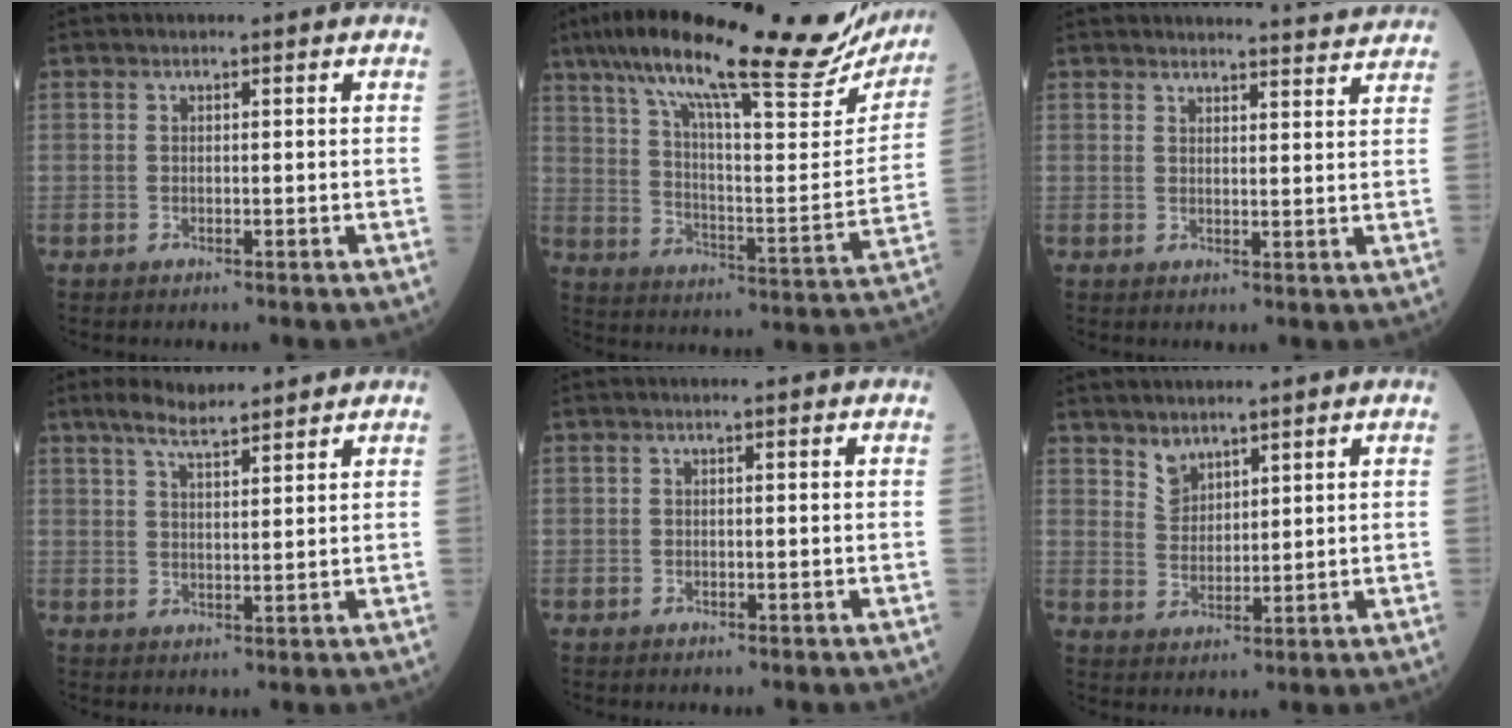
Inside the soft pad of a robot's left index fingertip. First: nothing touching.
{"total": 29.9, "force": [24.1, 5.2, 17.0], "torque": [-0.277, -0.010, 0.328]}
{"total": 8.7, "force": [8.6, 0.4, 1.2], "torque": [-0.003, -0.002, 0.091]}
{"total": 5.5, "force": [4.8, 0.8, 2.7], "torque": [-0.055, 0.016, 0.086]}
{"total": 0.0}
{"total": 3.4, "force": [2.9, 1.8, 0.6], "torque": [-0.013, -0.001, 0.061]}